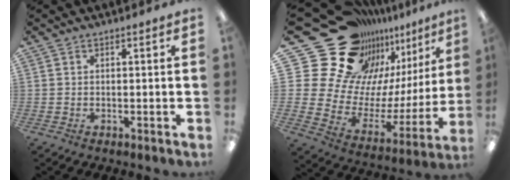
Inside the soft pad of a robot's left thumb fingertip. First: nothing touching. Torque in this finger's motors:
{"motor_torque": [0.52, 0.59, -0.25, -0.46, -0.05]}